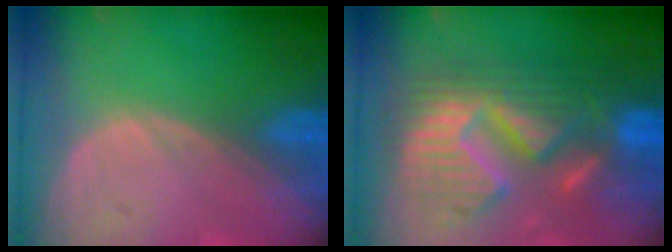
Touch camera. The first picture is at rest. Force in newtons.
{"total": 13.2, "press": 13.1, "slide": 1.3}